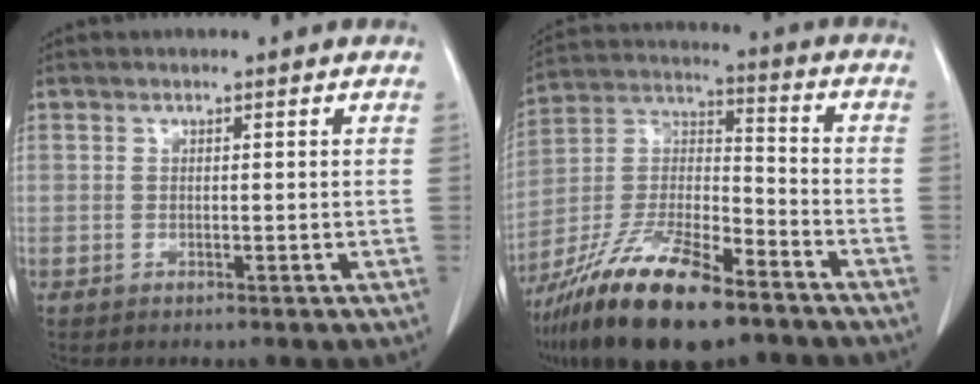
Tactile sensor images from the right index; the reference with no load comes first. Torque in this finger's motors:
{"motor_torque": [1.03, -0.90, 0.98, 0.21]}